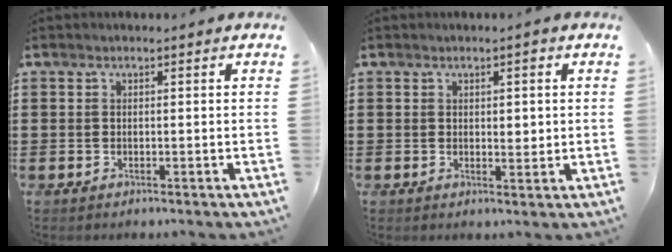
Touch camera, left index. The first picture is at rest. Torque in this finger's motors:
{"motor_torque": [0.05, -0.04, 0.05, 0.02]}